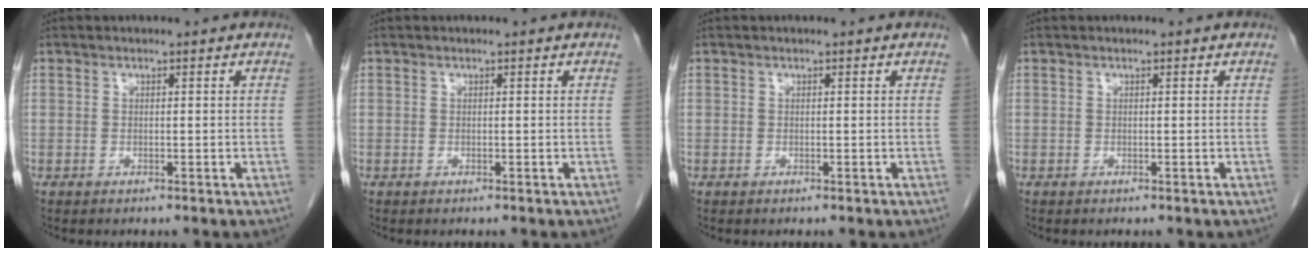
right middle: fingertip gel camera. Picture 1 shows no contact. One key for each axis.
{"total": 0.0}
{"total": 0.0}
{"total": 0.0}